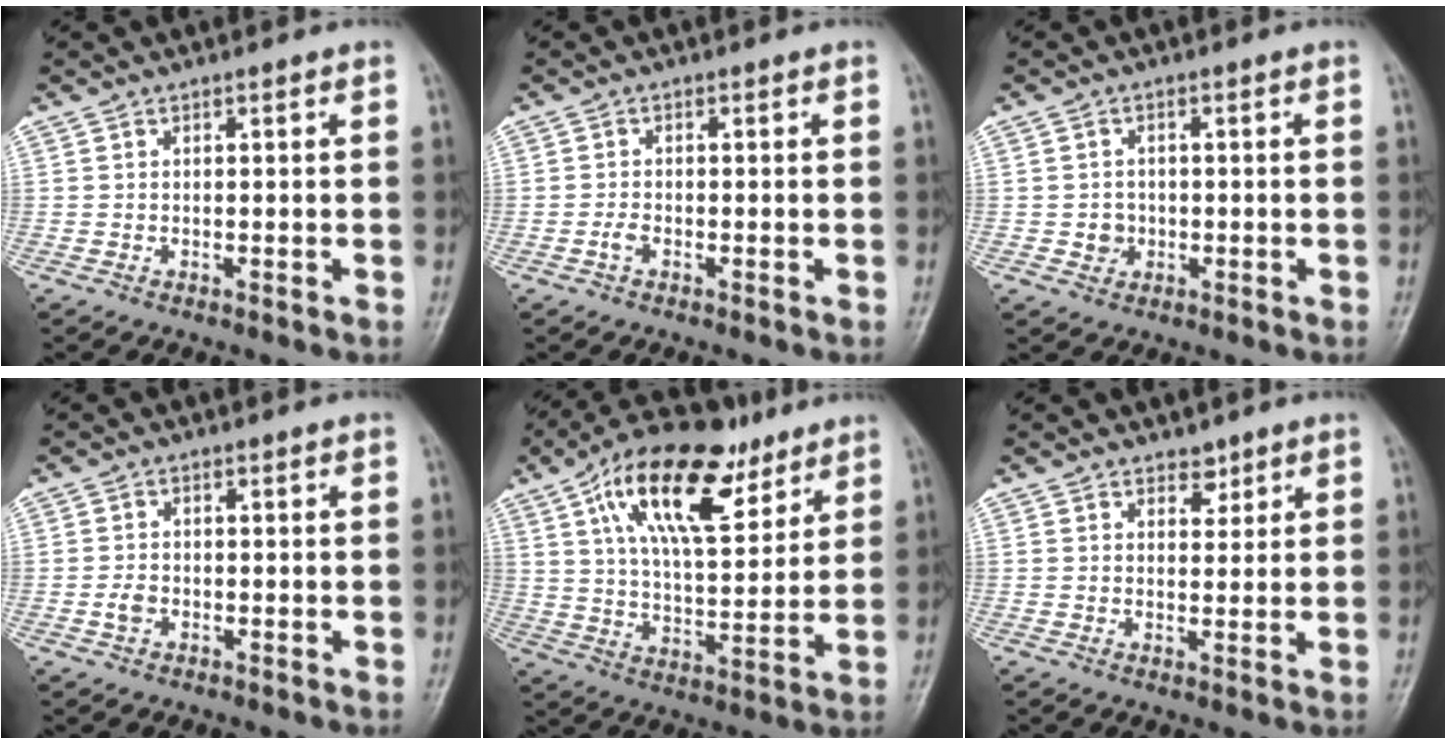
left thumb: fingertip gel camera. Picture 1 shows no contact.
{"total": 1.6, "force": [-0.8, 0.9, 1.0], "torque": [-0.023, 0.004, -0.018]}
{"total": 2.8, "force": [-0.5, 2.6, 0.9], "torque": [0.003, 0.006, -0.007]}
{"total": 2.2, "force": [-0.7, 1.6, 1.3], "torque": [-0.023, 0.006, -0.016]}
{"total": 20.1, "force": [10.6, 9.1, 14.4], "torque": [-0.210, -0.028, 0.182]}
{"total": 2.6, "force": [1.8, 1.6, 0.8], "torque": [0.006, -0.011, 0.026]}